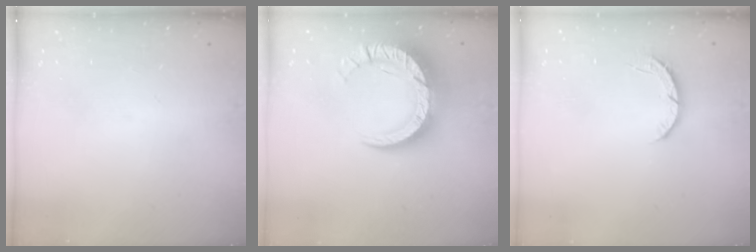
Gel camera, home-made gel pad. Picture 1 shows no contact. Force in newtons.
{"total": 15.2, "press": 15.1, "slide": 1.6}
{"total": 3.2, "press": 3.2, "slide": 0.4}